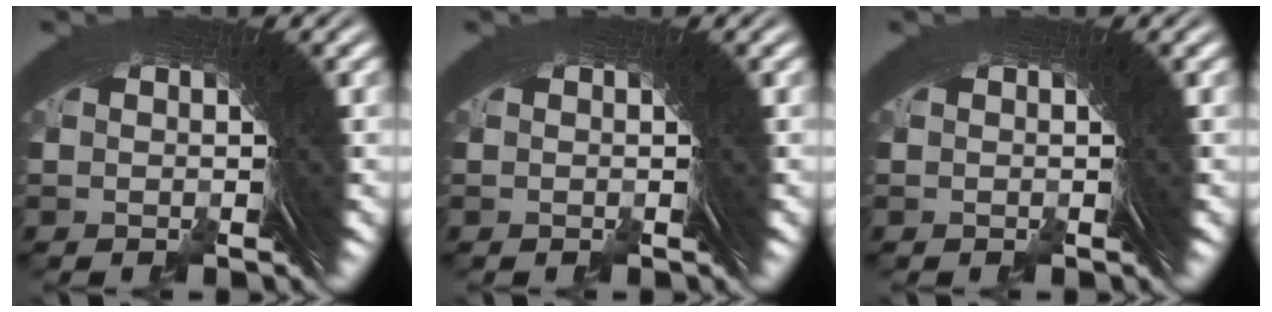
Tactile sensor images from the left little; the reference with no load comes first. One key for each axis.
{"total": 0.0}
{"total": 0.0}